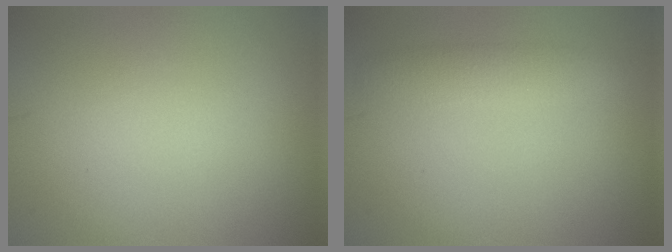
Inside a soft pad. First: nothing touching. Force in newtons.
{"total": 2.5, "press": 2.5, "slide": 0.1}